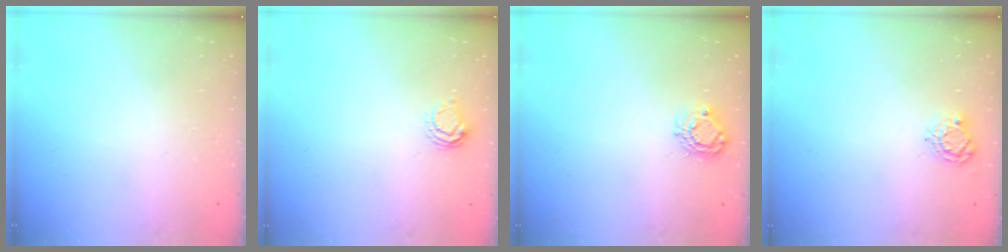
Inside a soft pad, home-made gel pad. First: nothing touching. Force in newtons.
{"total": 4.8, "press": 4.8, "slide": 0.5}
{"total": 6.6, "press": 6.6, "slide": 0.4}
{"total": 5.1, "press": 5.1, "slide": 0.4}